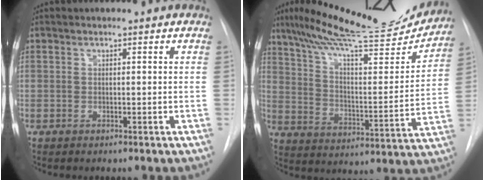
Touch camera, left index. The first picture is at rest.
{"total": 23.3, "force": [20.7, 2.6, 10.3], "torque": [-0.173, -0.027, 0.298]}